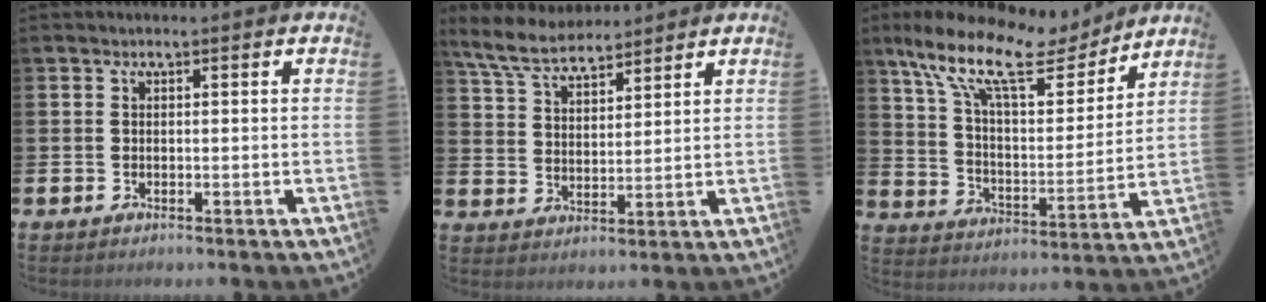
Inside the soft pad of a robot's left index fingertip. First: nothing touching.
{"total": 7.0, "force": [6.5, 1.8, 2.0], "torque": [-0.066, -0.021, 0.120]}
{"total": 14.2, "force": [10.8, 5.1, 7.7], "torque": [-0.177, -0.057, 0.185]}